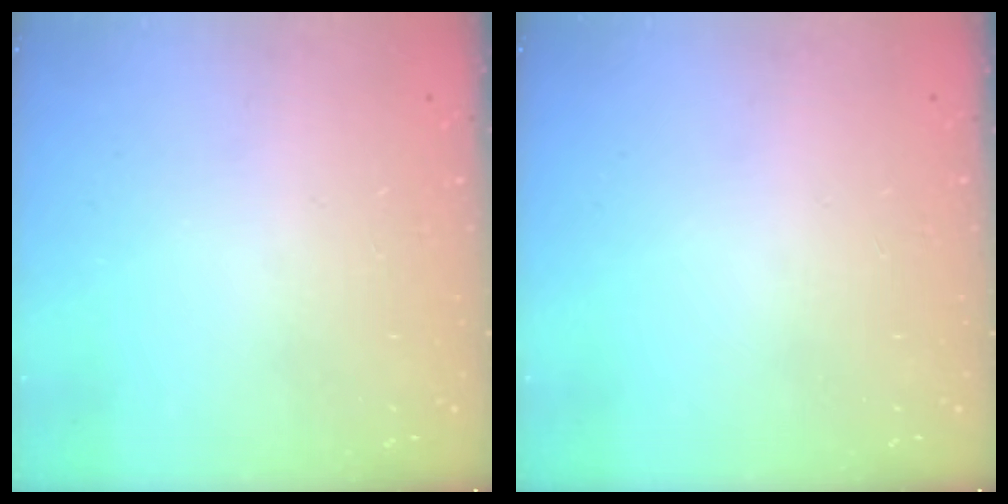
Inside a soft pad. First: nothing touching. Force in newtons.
{"total": 0.0}